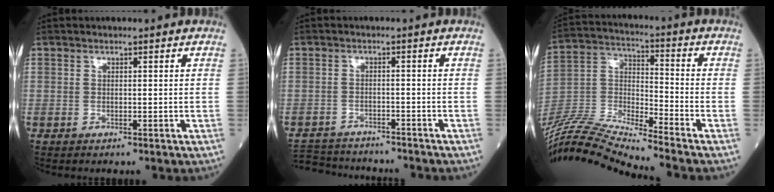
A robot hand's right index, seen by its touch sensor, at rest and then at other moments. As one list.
[{"total": 10.0, "force": [-9.6, 1.7, 2.3], "torque": [-0.047, 0.002, -0.143]}, {"total": 17.5, "force": [-16.4, -1.7, 5.8], "torque": [-0.116, 0.013, -0.308]}]